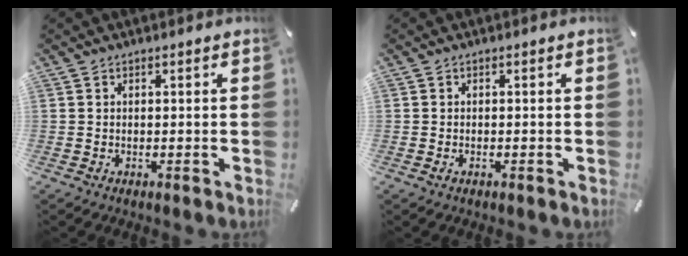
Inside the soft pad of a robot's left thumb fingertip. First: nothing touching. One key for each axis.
{"total": 0.7, "fx": -0.4, "fy": 0.3, "fz": 0.5, "tx": -0.009, "ty": -0.002, "tz": -0.006}